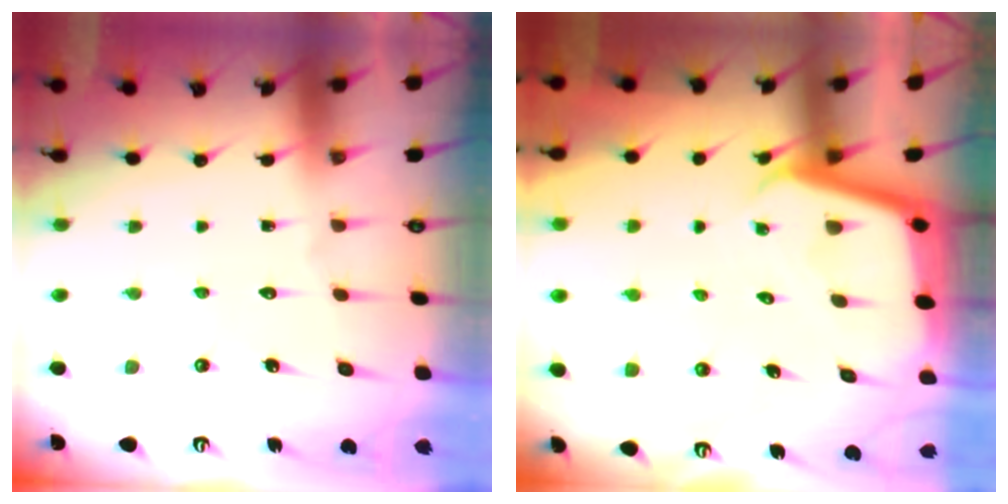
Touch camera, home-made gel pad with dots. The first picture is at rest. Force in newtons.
{"total": 3.8, "press": 3.8, "slide": 0.2}